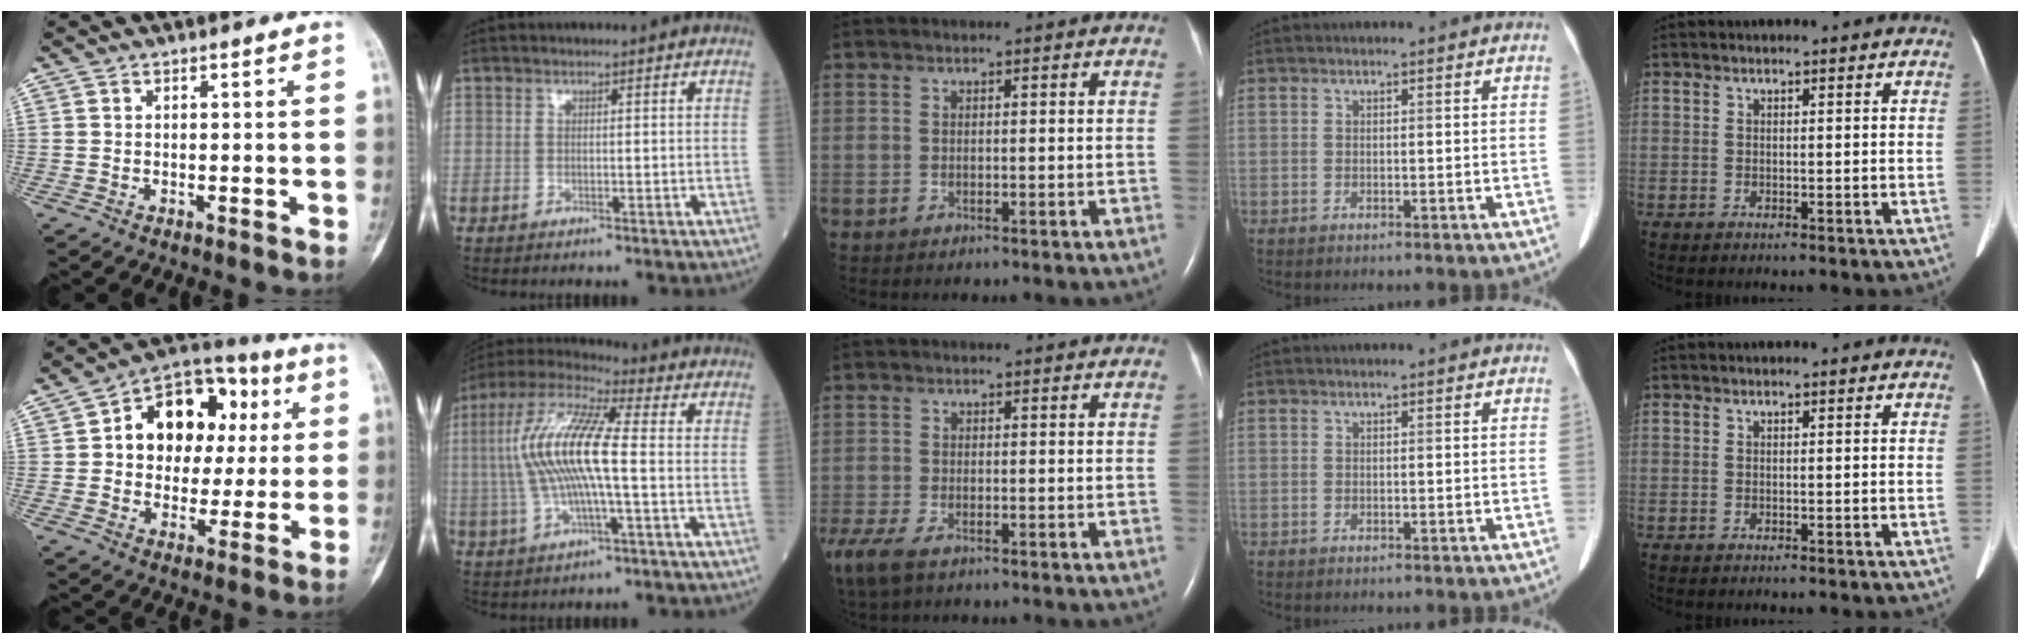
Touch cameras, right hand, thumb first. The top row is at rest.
{"thumb": {"total": 17.4, "force": [3.5, 12.8, 11.3], "torque": [-0.104, 0.023, 0.049]}, "index": {"total": 13.9, "force": [-0.2, 2.0, 13.7], "torque": [-0.288, 0.014, -0.010]}, "middle": {"total": 9.5, "force": [-6.1, 4.4, 5.9], "torque": [-0.150, -0.023, -0.103]}}